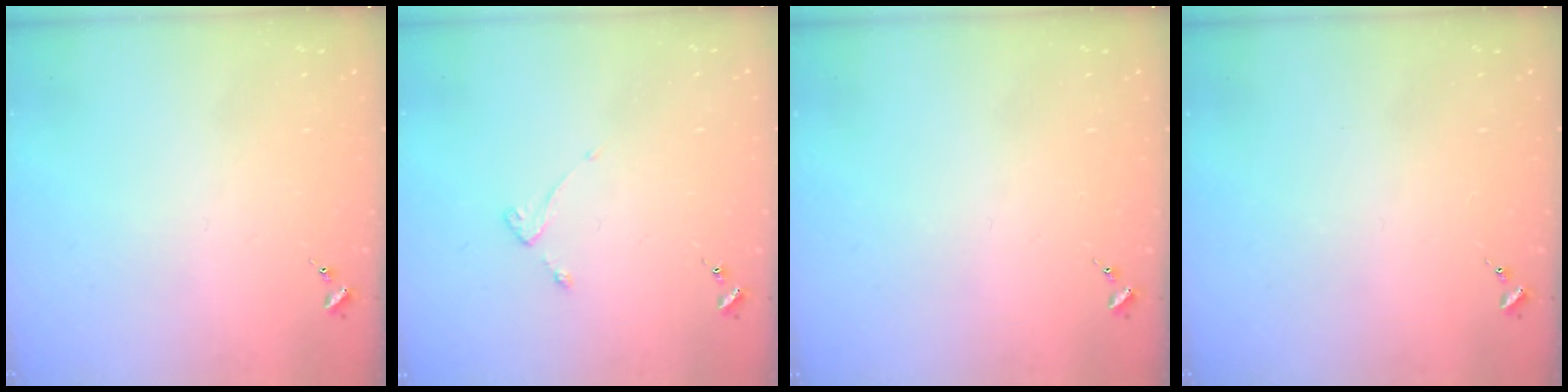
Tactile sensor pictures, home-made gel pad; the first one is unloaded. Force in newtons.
{"total": 2.7, "press": 2.6, "slide": 0.5}
{"total": 0.0}
{"total": 0.0}